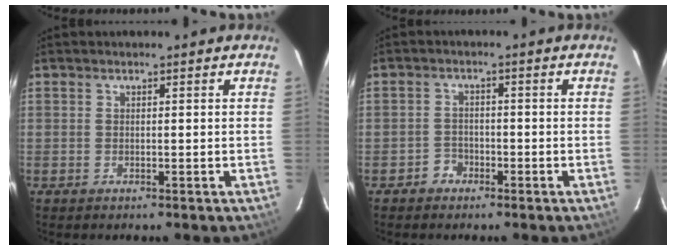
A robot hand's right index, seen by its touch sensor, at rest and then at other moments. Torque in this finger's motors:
{"motor_torque": [-0.17, -0.06, -0.26, -0.20]}